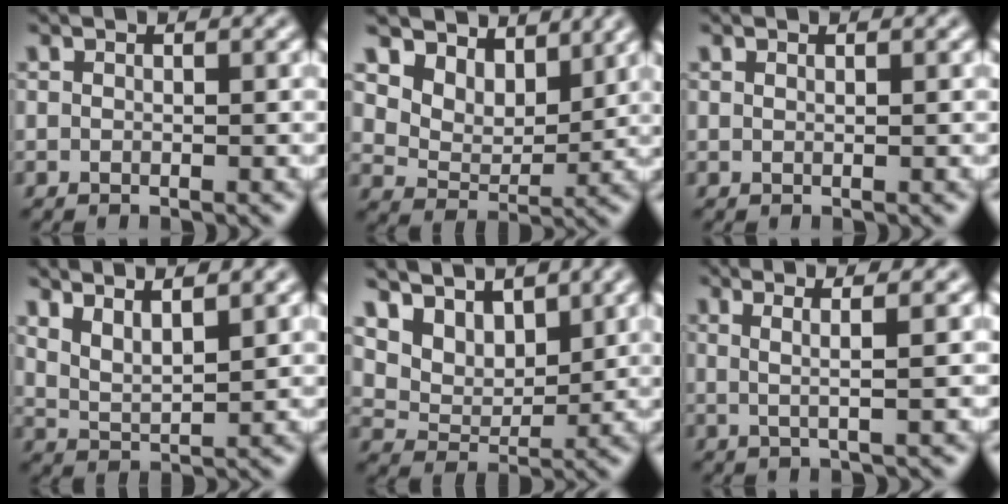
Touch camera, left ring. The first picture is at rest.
{"total": 7.2, "force": [5.2, 4.2, 2.7], "torque": [-0.072, -0.015, 0.102]}
{"total": 0.0}
{"total": 4.4, "force": [3.5, 1.1, 2.3], "torque": [-0.038, 0.010, 0.056]}
{"total": 7.5, "force": [5.5, 4.2, 2.9], "torque": [-0.093, -0.011, 0.113]}
{"total": 3.0, "force": [1.1, 0.5, 2.7], "torque": [-0.053, 0.004, 0.002]}